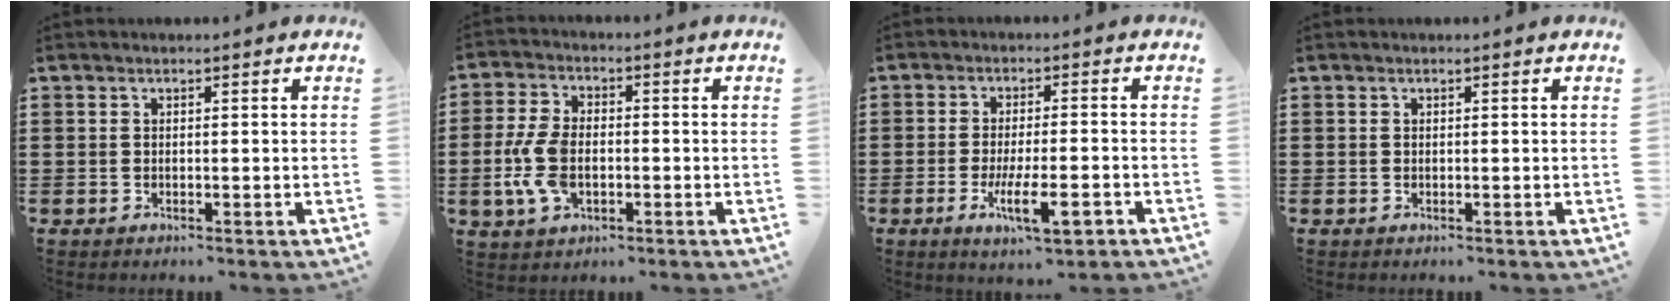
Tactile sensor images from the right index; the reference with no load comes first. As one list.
[{"total": 7.4, "force": [-1.5, 4.4, 5.8], "torque": [-0.143, -0.001, -0.034]}, {"total": 7.9, "force": [-3.4, 2.0, 6.9], "torque": [-0.129, -0.007, -0.059]}, {"total": 0.0}]